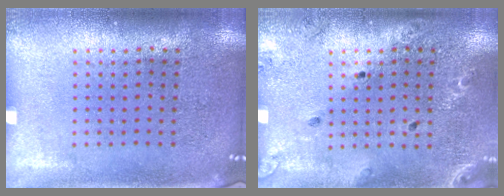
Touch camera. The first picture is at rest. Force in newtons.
{"total": 1.4, "press": 1.4, "slide": 0.1}